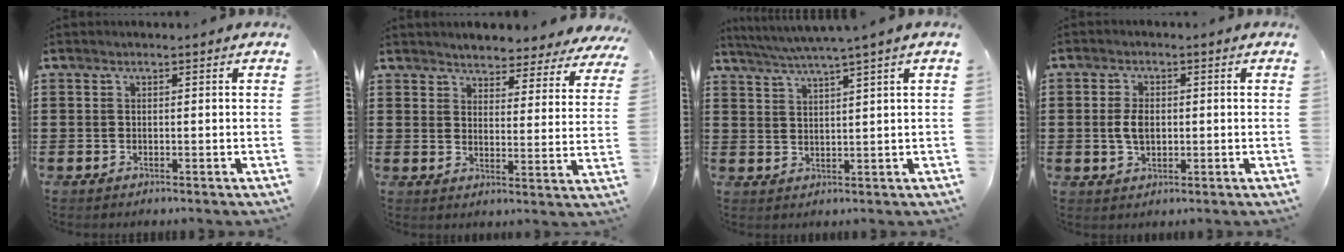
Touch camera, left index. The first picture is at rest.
{"total": 3.9, "force": [3.9, 0.2, 0.2], "torque": [-0.017, -0.027, 0.066]}
{"total": 3.1, "force": [2.3, -0.9, 1.8], "torque": [-0.040, -0.011, 0.037]}
{"total": 3.7, "force": [0.1, 2.2, 3.0], "torque": [-0.076, 0.002, -0.003]}